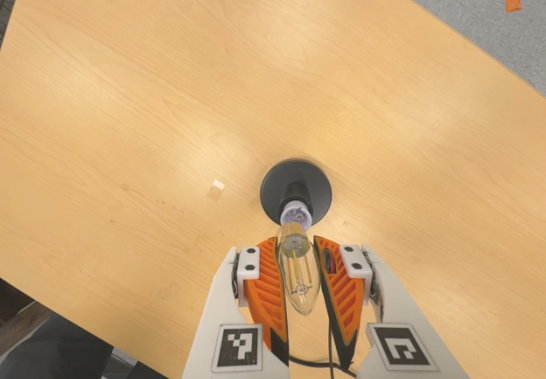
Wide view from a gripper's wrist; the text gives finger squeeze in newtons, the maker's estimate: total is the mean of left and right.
{"total": 20.8, "left": 22.7, "right": 19.0}